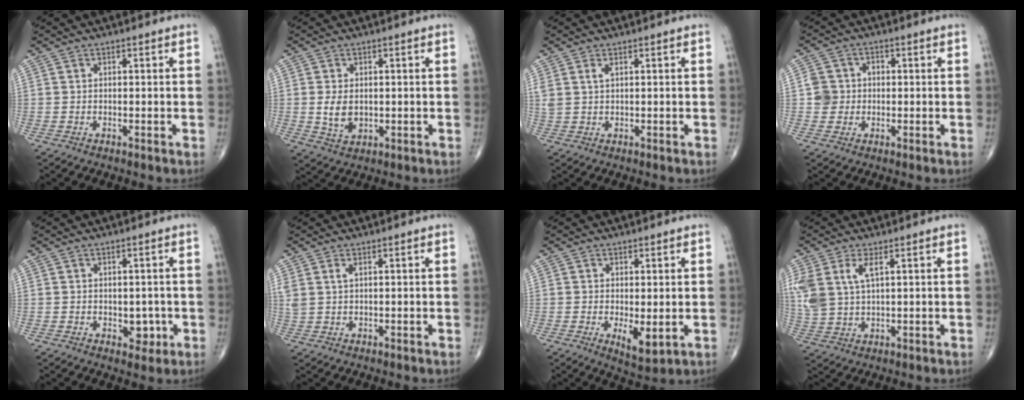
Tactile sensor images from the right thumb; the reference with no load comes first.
{"total": 4.8, "force": [0.0, 3.2, 3.5], "torque": [-0.057, -0.008, 0.009]}
{"total": 2.1, "force": [1.0, 0.9, 1.6], "torque": [-0.041, 0.007, 0.028]}
{"total": 4.3, "force": [-0.2, 4.2, 0.9], "torque": [0.011, 0.010, -0.008]}
{"total": 3.5, "force": [-0.7, 2.5, 2.3], "torque": [-0.006, 0.002, -0.005]}
{"total": 2.3, "force": [1.1, 0.9, 1.8], "torque": [-0.049, 0.008, 0.031]}
{"total": 5.1, "force": [-0.8, 2.1, 4.6], "torque": [-0.071, -0.017, -0.006]}
{"total": 8.1, "force": [3.0, 3.8, 6.5], "torque": [-0.160, 0.002, 0.070]}